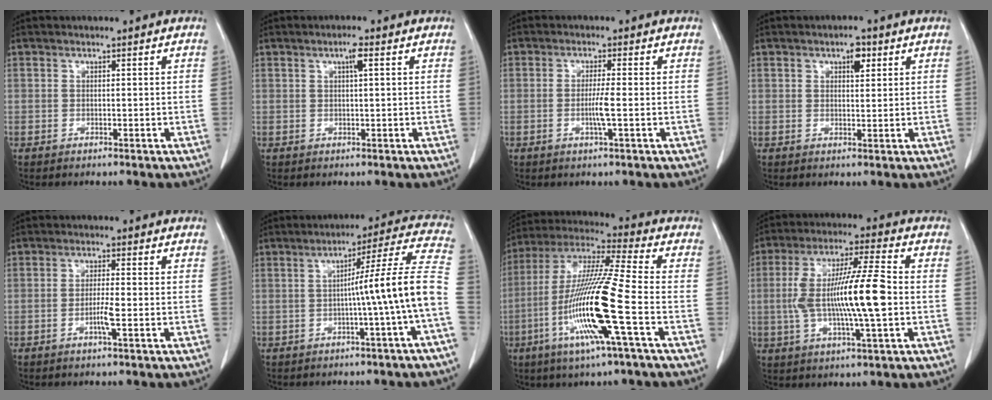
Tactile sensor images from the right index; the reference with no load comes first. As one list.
[{"total": 2.0, "force": [0.8, 0.1, 1.8], "torque": [-0.033, 0.002, 0.011]}, {"total": 3.3, "force": [-0.6, -0.4, 3.2], "torque": [-0.063, -0.006, -0.013]}, {"total": 2.8, "force": [1.4, 1.2, 2.2], "torque": [-0.033, 0.003, 0.022]}, {"total": 3.1, "force": [-1.0, -0.1, 2.9], "torque": [-0.056, -0.004, -0.021]}, {"total": 11.7, "force": [-2.2, -2.4, 11.2], "torque": [-0.146, 0.019, -0.034]}, {"total": 17.5, "force": [-5.3, -0.6, 16.6], "torque": [-0.338, -0.016, -0.111]}, {"total": 14.3, "force": [-1.0, 1.3, 14.2], "torque": [-0.271, 0.008, -0.019]}]